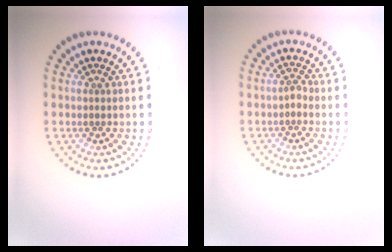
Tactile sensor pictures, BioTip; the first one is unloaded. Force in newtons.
{"total": 0.9, "press": 0.7, "slide": 0.6}